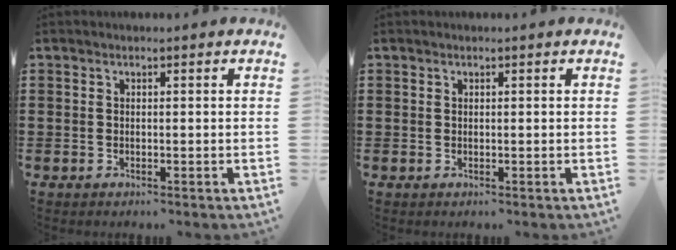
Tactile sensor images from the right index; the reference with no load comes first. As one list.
[{"total": 0.0}]